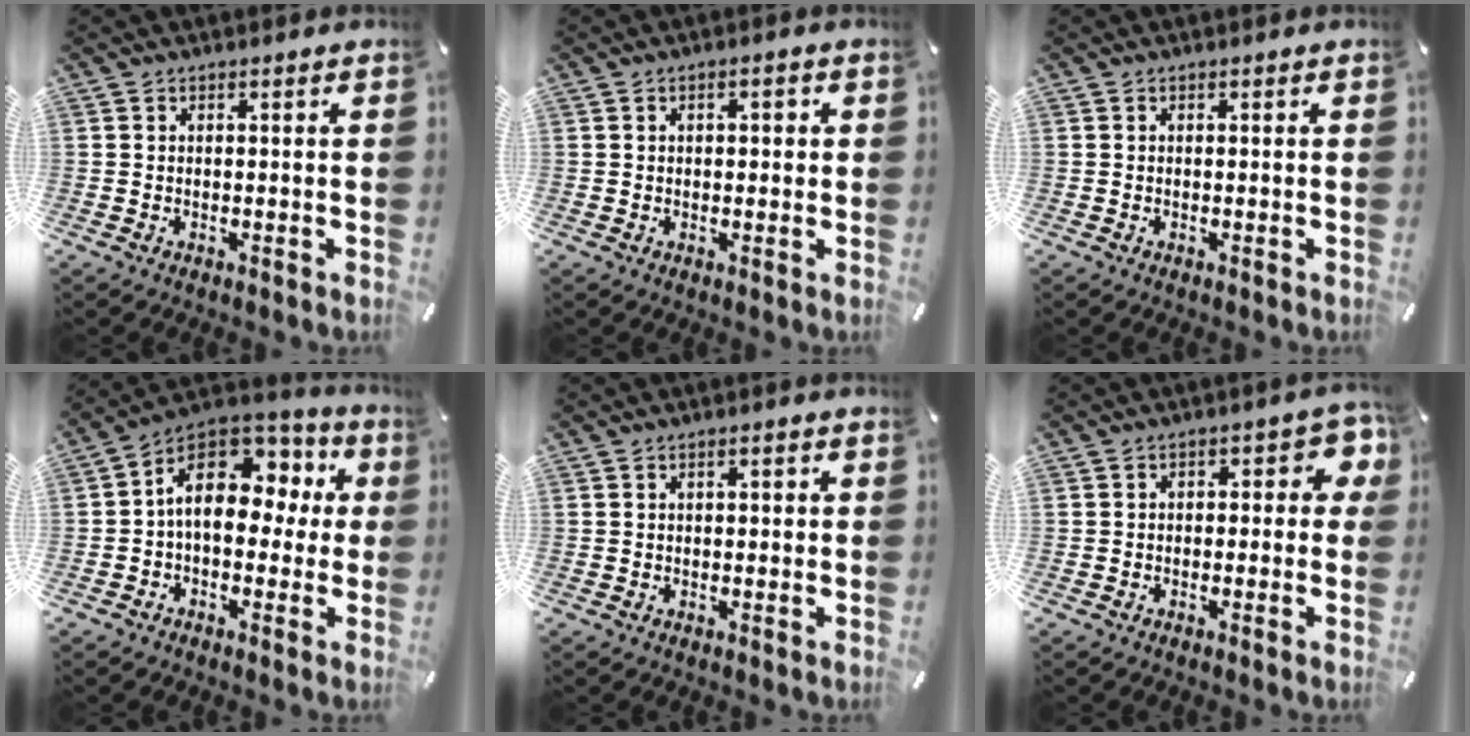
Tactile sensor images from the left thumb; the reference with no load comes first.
{"total": 2.2, "force": [0.3, 1.2, 1.8], "torque": [-0.027, 0.005, 0.000]}
{"total": 0.0}
{"total": 14.3, "force": [3.3, 9.8, 10.0], "torque": [-0.160, -0.009, 0.060]}
{"total": 1.5, "force": [0.1, 0.9, 1.2], "torque": [-0.016, 0.004, -0.002]}
{"total": 5.2, "force": [0.1, 3.0, 4.3], "torque": [-0.057, 0.009, -0.005]}